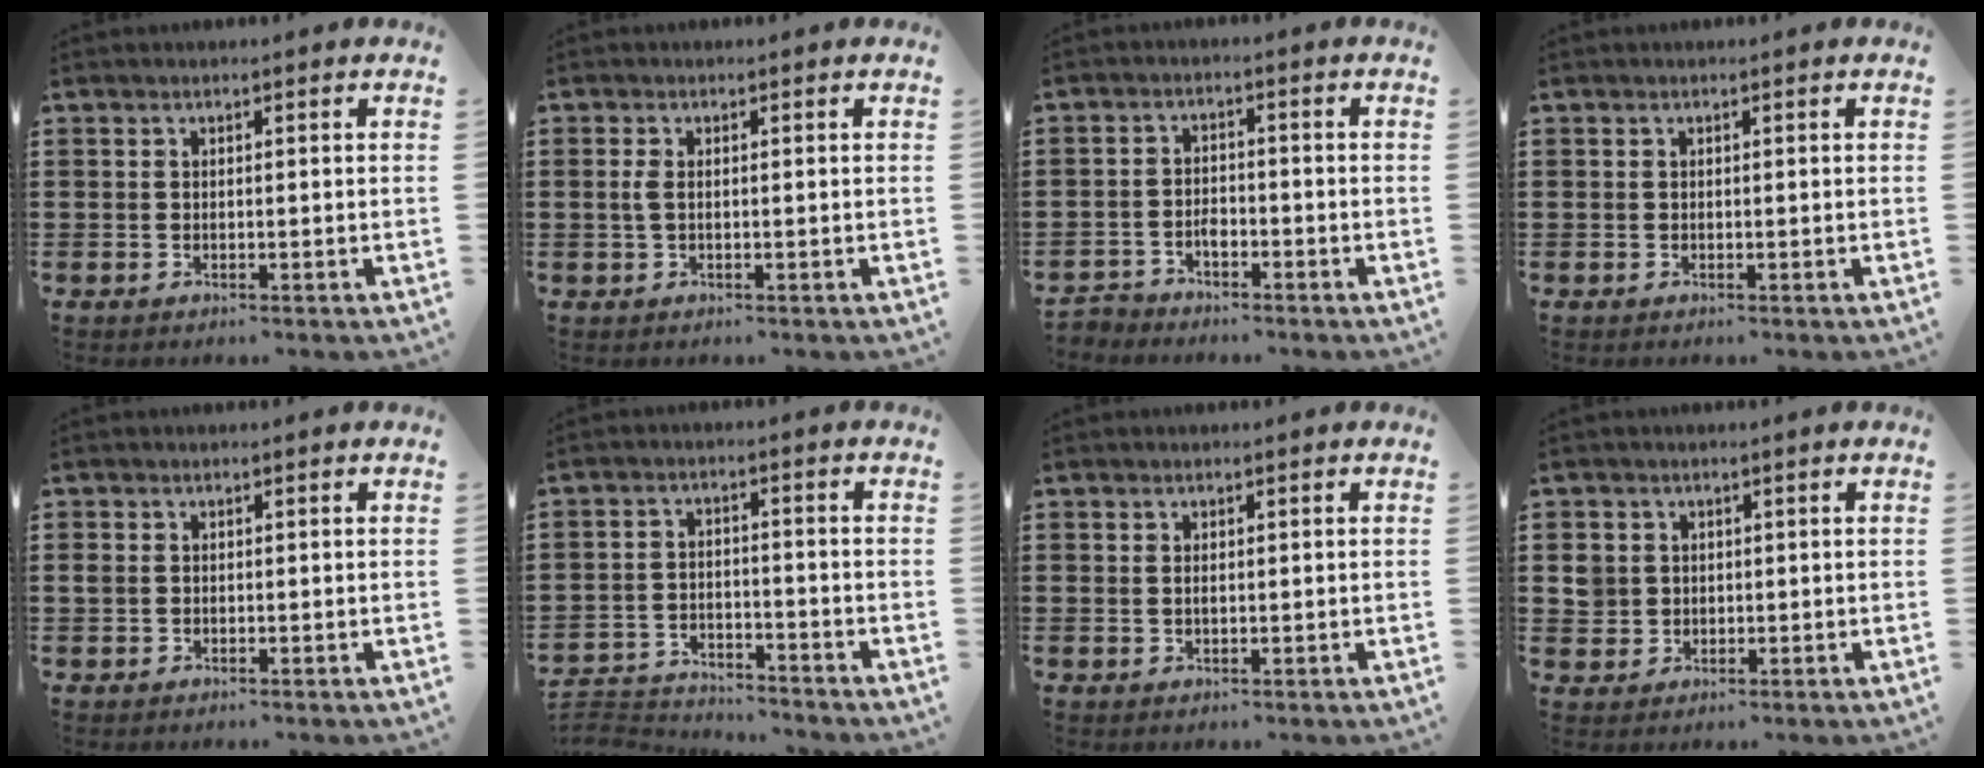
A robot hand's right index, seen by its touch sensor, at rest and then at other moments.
{"total": 1.8, "force": [0.0, 0.7, 1.7], "torque": [-0.041, 0.000, -0.003]}
{"total": 2.0, "force": [-1.7, 1.0, 0.4], "torque": [-0.013, 0.005, -0.038]}
{"total": 0.0}
{"total": 1.0, "force": [0.1, 0.9, 0.5], "torque": [-0.011, 0.007, 0.000]}
{"total": 3.5, "force": [-3.5, 0.5, 0.2], "torque": [-0.018, 0.000, -0.077]}
{"total": 1.0, "force": [0.3, 0.5, 0.9], "torque": [-0.019, 0.004, 0.005]}
{"total": 3.2, "force": [0.5, 3.0, 0.8], "torque": [-0.036, 0.008, 0.006]}